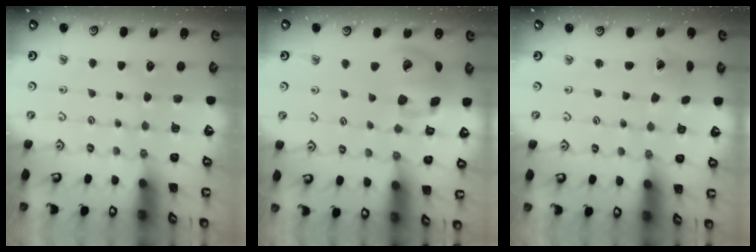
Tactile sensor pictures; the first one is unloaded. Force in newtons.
{"total": 15.4, "press": 15.2, "slide": 2.5}
{"total": 1.2, "press": 1.2, "slide": 0.1}